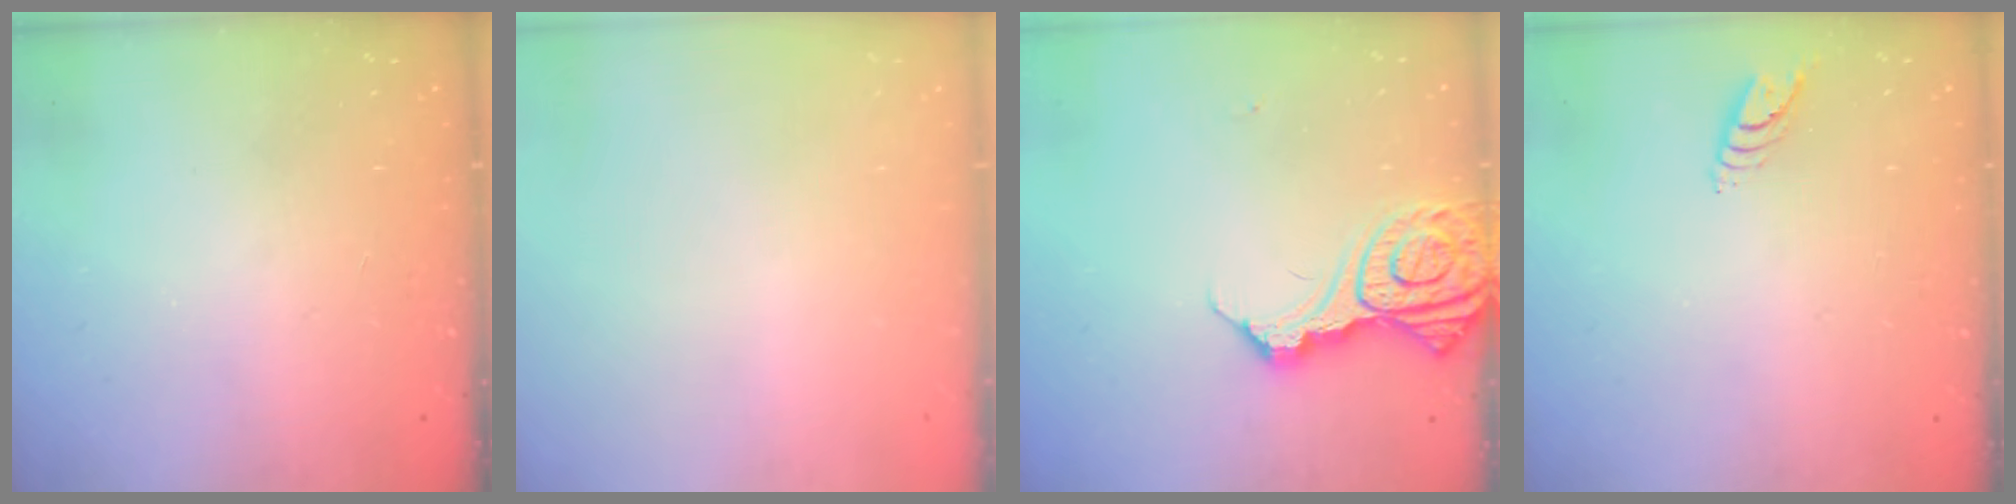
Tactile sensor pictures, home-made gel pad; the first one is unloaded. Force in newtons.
{"total": 0.0}
{"total": 15.1, "press": 15.0, "slide": 1.7}
{"total": 5.6, "press": 5.6, "slide": 0.4}